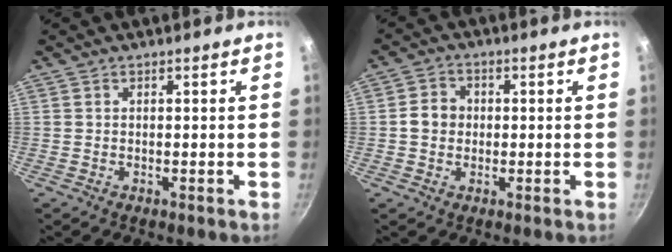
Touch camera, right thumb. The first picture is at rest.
{"total": 4.6, "force": [-0.1, 4.1, 2.2], "torque": [-0.027, 0.012, -0.007]}